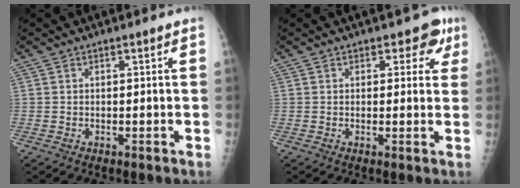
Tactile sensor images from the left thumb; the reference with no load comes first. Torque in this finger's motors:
{"motor_torque": [0.00, 0.04, -0.07, 0.17, -0.01]}